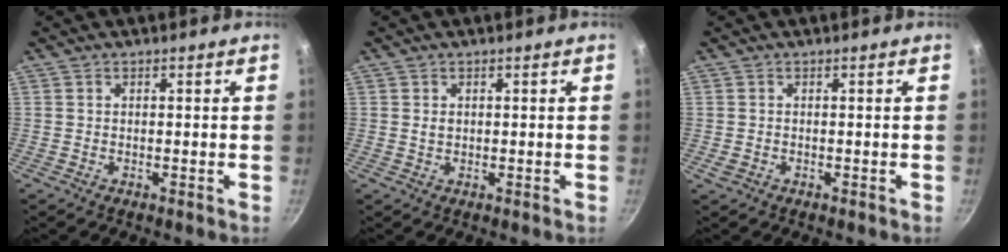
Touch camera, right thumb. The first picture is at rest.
{"total": 1.2, "force": [0.2, 0.9, 0.7], "torque": [-0.011, -0.001, 0.004]}
{"total": 1.2, "force": [-0.5, 0.9, 0.7], "torque": [-0.014, 0.000, -0.006]}